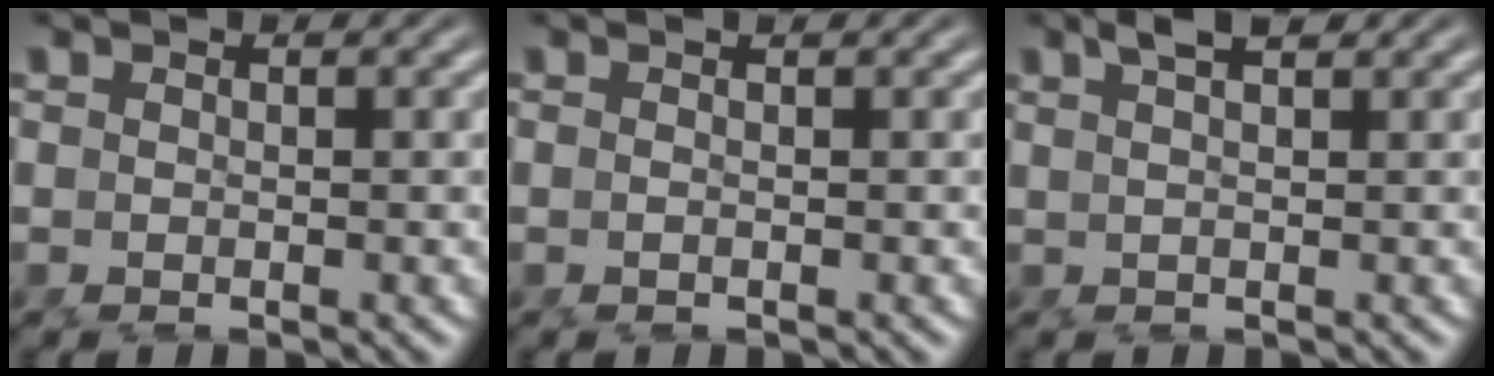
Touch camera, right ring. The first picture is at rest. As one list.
[{"total": 0.7, "force": [-0.2, -0.3, 0.6], "torque": [-0.012, 0.006, -0.007]}, {"total": 2.4, "force": [1.8, -0.2, 1.6], "torque": [-0.016, 0.014, 0.029]}]